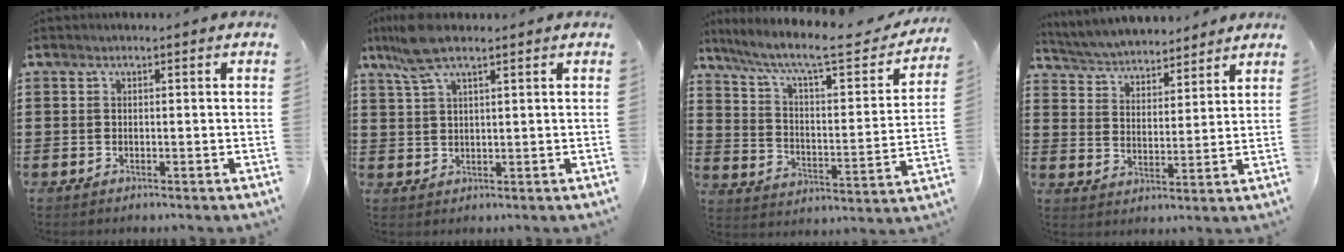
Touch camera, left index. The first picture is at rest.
{"total": 6.0, "force": [4.0, 1.1, 4.4], "torque": [-0.100, 0.001, 0.072]}
{"total": 9.6, "force": [7.4, 1.2, 6.0], "torque": [-0.136, -0.046, 0.117]}
{"total": 4.7, "force": [4.7, 0.2, 0.1], "torque": [-0.026, -0.028, 0.082]}